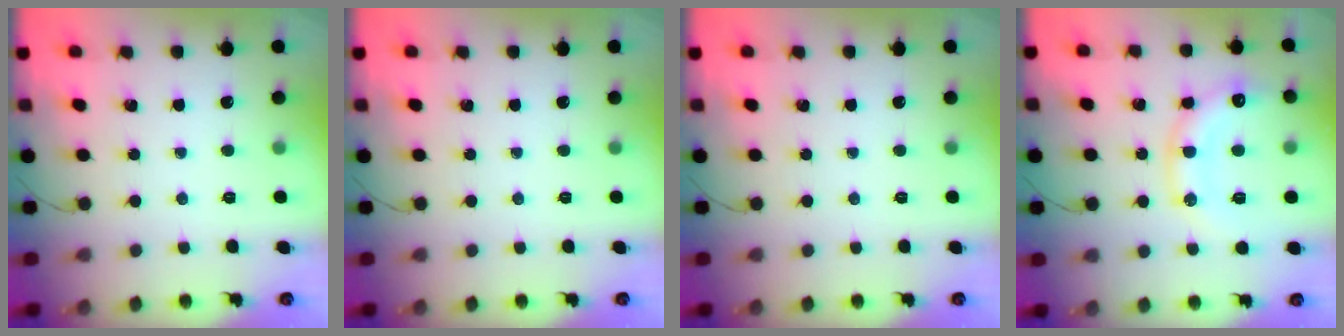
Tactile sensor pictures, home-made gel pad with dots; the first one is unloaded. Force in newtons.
{"total": 0.0}
{"total": 0.0}
{"total": 14.4, "press": 14.4, "slide": 1.2}